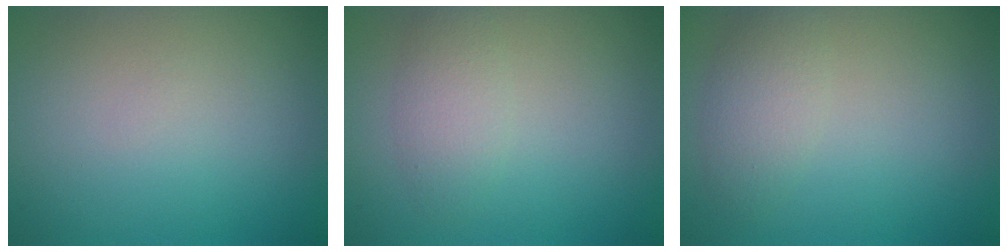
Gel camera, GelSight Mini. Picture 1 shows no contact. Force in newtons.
{"total": 2.2, "press": 2.2, "slide": 0.1}
{"total": 2.6, "press": 2.6, "slide": 0.1}